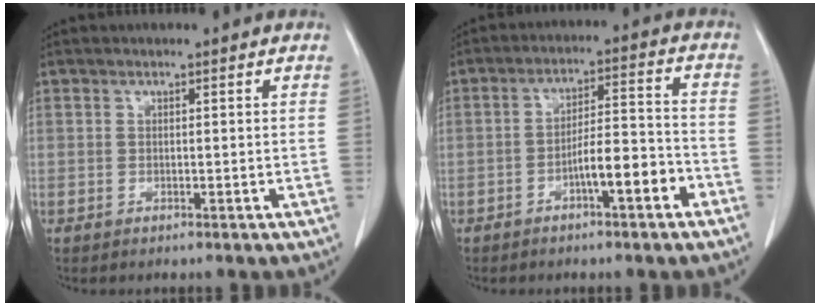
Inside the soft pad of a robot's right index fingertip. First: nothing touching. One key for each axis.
{"total": 7.6, "fx": -3.8, "fy": 1.0, "fz": 6.6, "tx": -0.106, "ty": 0.018, "tz": -0.058}